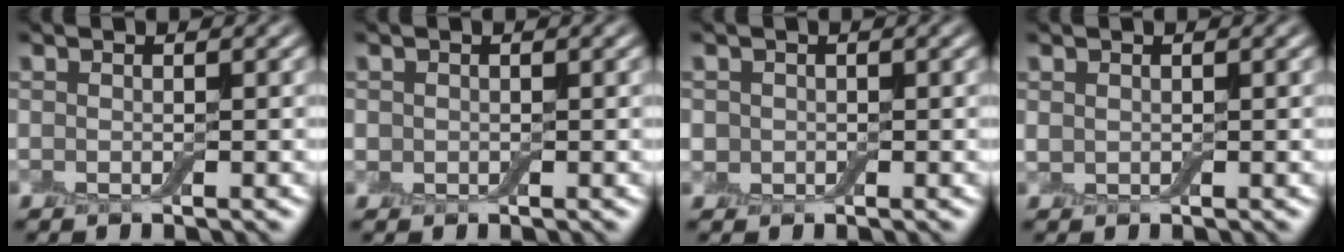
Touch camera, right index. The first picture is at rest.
{"total": 0.7, "force": [0.1, 0.7, 0.1], "torque": [0.001, 0.000, -0.001]}
{"total": 1.2, "force": [0.0, 1.1, 0.3], "torque": [-0.004, -0.002, -0.005]}
{"total": 0.5, "force": [0.4, 0.3, 0.2], "torque": [-0.004, 0.002, 0.009]}